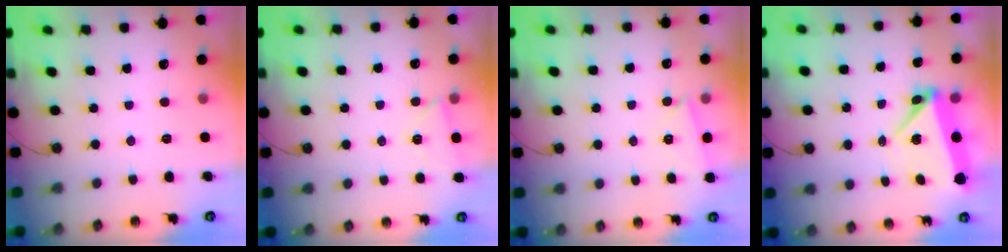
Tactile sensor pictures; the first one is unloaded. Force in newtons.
{"total": 4.8, "press": 4.1, "slide": 2.4}
{"total": 2.6, "press": 1.5, "slide": 2.1}
{"total": 5.6, "press": 5.5, "slide": 1.3}